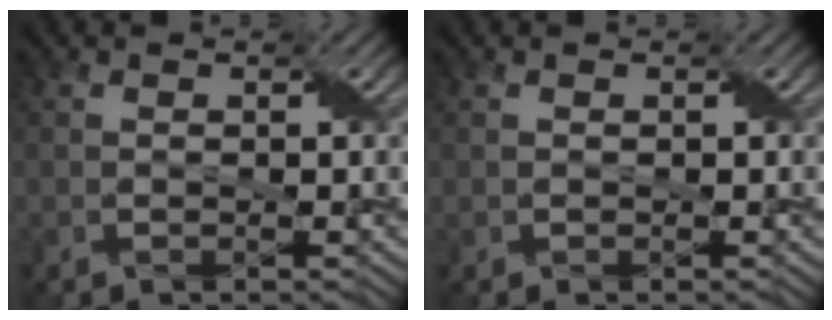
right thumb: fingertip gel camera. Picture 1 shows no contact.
{"total": 0.0}